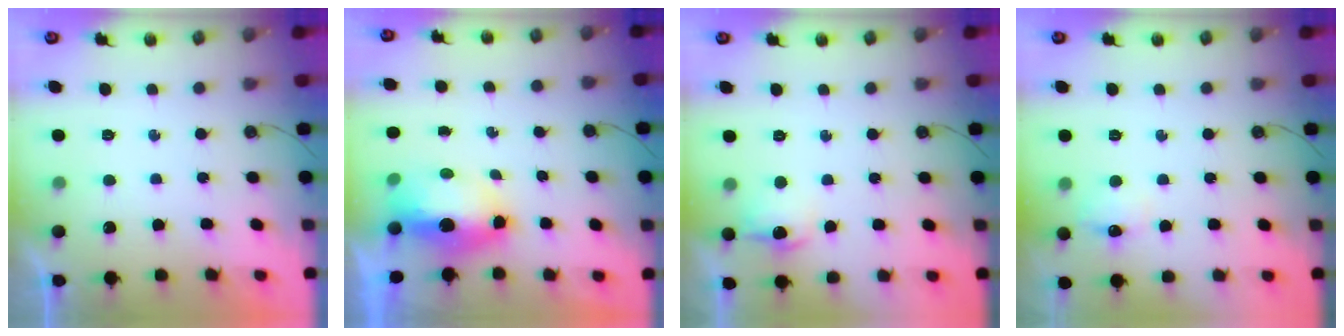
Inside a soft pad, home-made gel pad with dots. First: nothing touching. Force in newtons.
{"total": 8.1, "press": 7.9, "slide": 1.4}
{"total": 8.4, "press": 8.3, "slide": 0.8}
{"total": 7.0, "press": 7.0, "slide": 0.8}